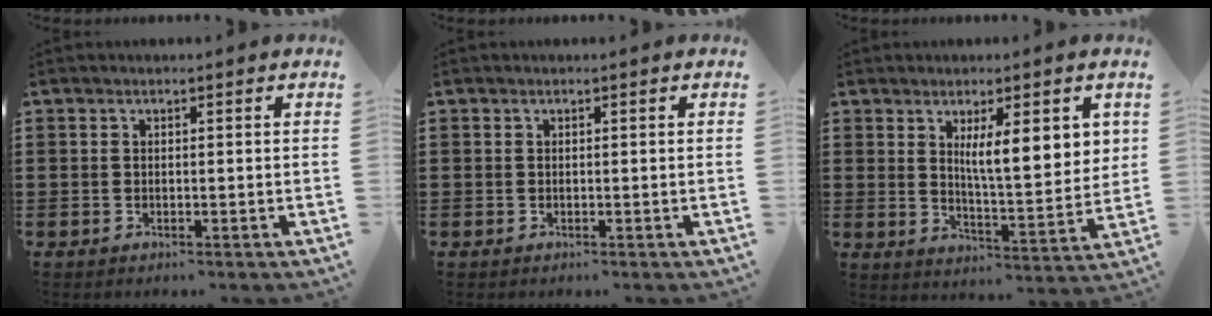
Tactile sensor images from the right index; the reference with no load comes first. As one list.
[{"total": 0.0}, {"total": 8.3, "force": [3.3, 2.4, 7.2], "torque": [-0.112, -0.013, 0.048]}]